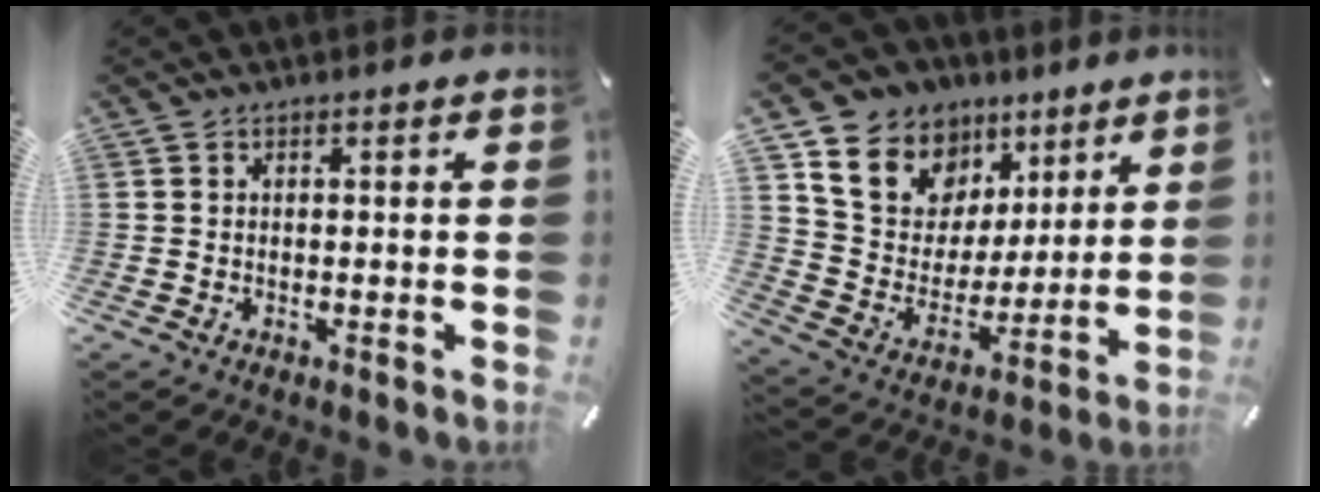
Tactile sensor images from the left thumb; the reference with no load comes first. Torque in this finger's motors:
{"motor_torque": [1.52, 1.44, 1.39, -1.38, 0.16]}